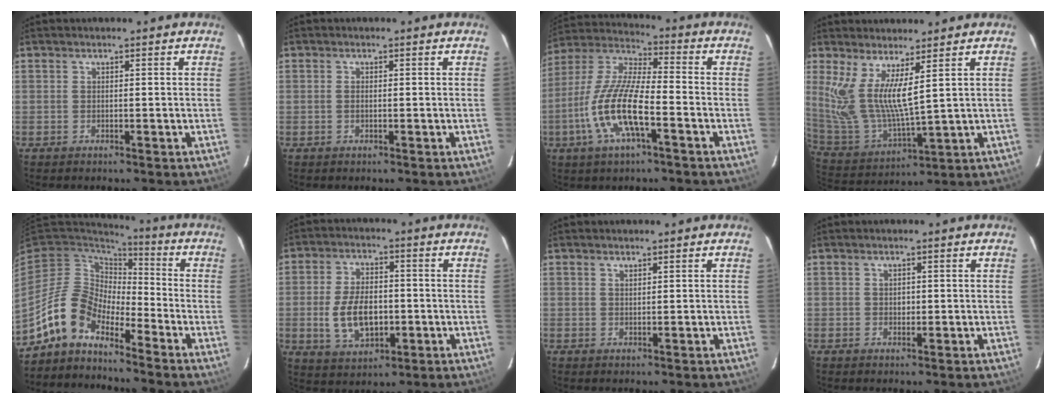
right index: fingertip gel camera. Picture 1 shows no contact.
{"total": 0.7, "force": [0.0, 0.4, 0.5], "torque": [-0.010, 0.001, -0.001]}
{"total": 14.8, "force": [-5.6, 3.9, 13.1], "torque": [-0.275, -0.007, -0.113]}
{"total": 11.3, "force": [5.8, 2.3, 9.4], "torque": [-0.188, -0.016, 0.131]}
{"total": 10.3, "force": [-7.9, 4.8, 4.7], "torque": [-0.093, 0.018, -0.161]}
{"total": 10.4, "force": [-1.8, 6.0, 8.3], "torque": [-0.171, 0.001, -0.020]}
{"total": 0.9, "force": [0.8, 0.2, 0.3], "torque": [-0.005, 0.000, 0.015]}
{"total": 1.1, "force": [0.4, 0.9, 0.5], "torque": [-0.005, 0.003, 0.008]}